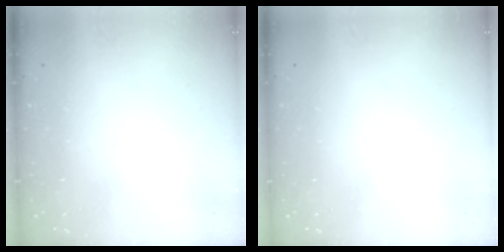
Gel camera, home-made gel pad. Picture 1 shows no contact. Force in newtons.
{"total": 0.0}